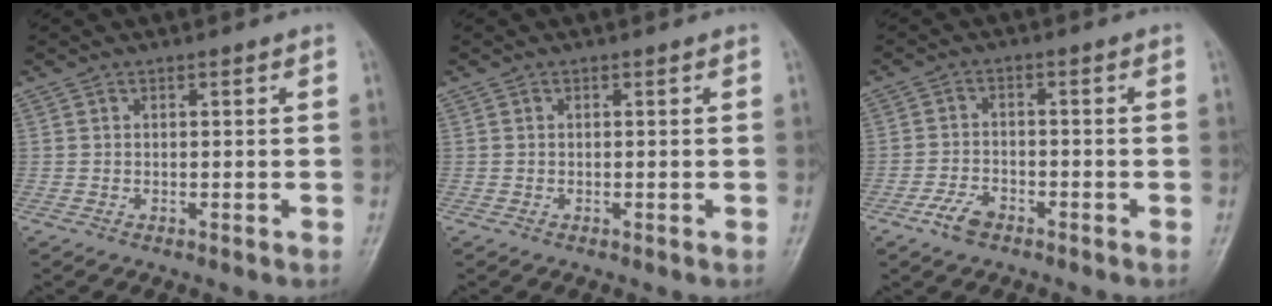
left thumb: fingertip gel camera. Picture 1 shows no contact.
{"total": 0.0}
{"total": 4.1, "force": [-2.7, 2.2, 2.2], "torque": [-0.043, 0.014, -0.051]}